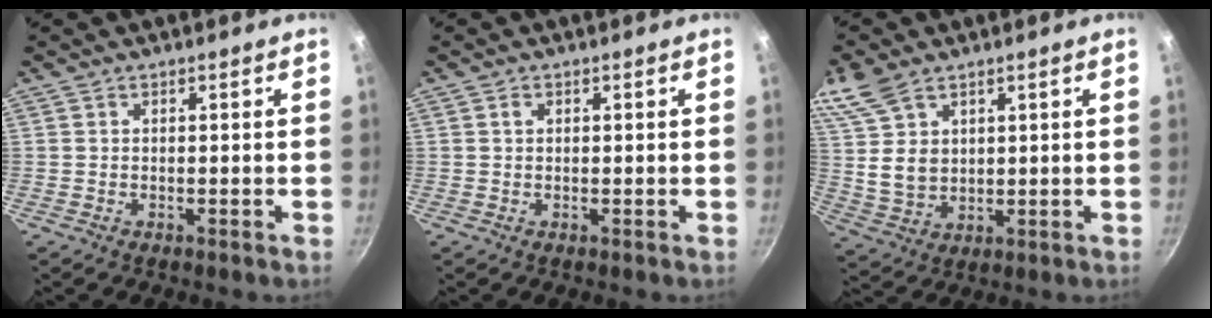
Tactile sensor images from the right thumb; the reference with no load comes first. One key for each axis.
{"total": 0.8, "fx": 0.2, "fy": 0.6, "fz": 0.4, "tx": -0.006, "ty": 0.004, "tz": 0.003}
{"total": 11.0, "fx": 6.4, "fy": 6.8, "fz": 5.9, "tx": -0.099, "ty": -0.022, "tz": 0.138}